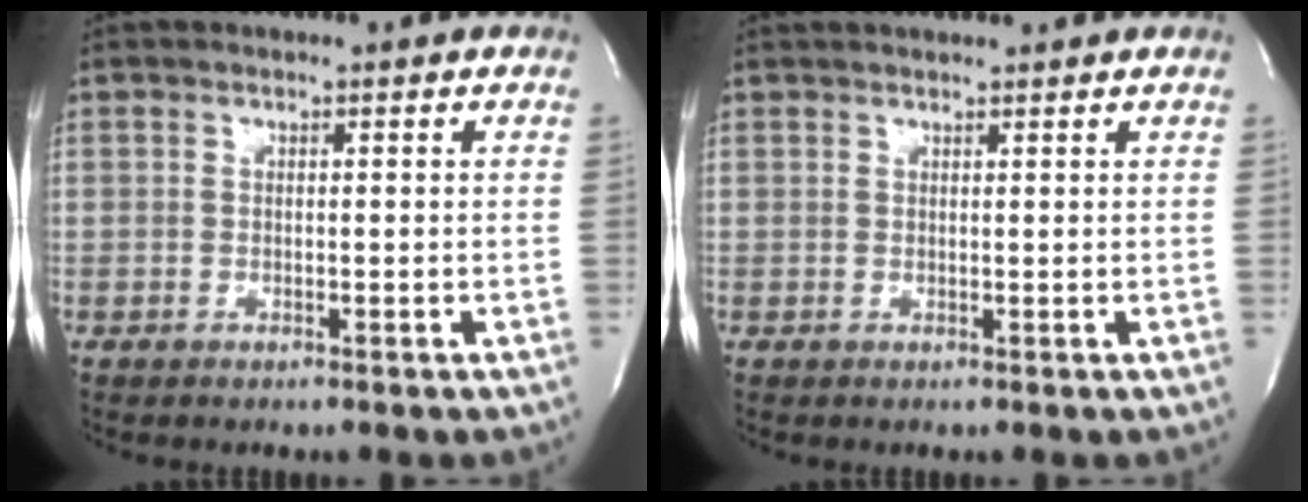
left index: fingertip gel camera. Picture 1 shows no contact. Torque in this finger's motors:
{"motor_torque": [0.02, -0.15, 0.08, 0.09]}